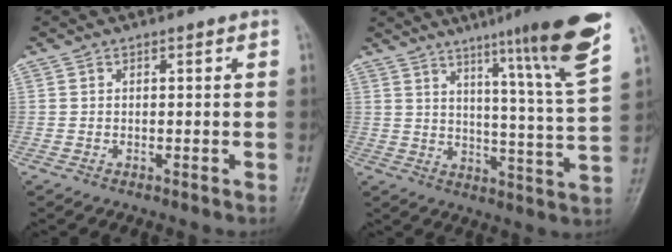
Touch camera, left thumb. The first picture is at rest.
{"total": 17.9, "force": [11.3, -0.3, 13.9], "torque": [-0.187, -0.060, 0.149]}